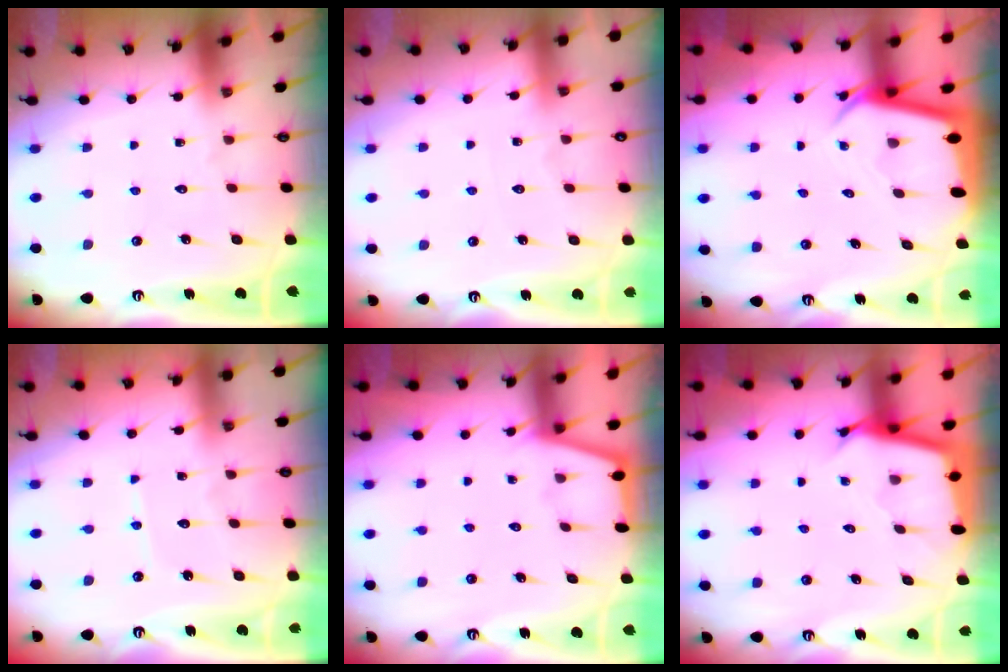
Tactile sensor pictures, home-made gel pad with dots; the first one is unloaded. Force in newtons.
{"total": 4.1, "press": 4.0, "slide": 0.6}
{"total": 3.3, "press": 3.3, "slide": 0.2}
{"total": 3.8, "press": 3.8, "slide": 0.4}
{"total": 1.2, "press": 1.1, "slide": 0.3}
{"total": 2.6, "press": 2.6, "slide": 0.1}